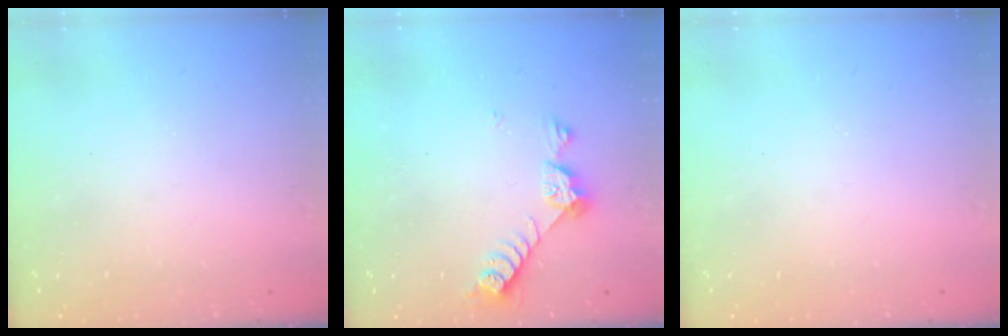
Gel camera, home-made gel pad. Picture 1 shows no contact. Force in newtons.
{"total": 7.3, "press": 7.3, "slide": 0.6}
{"total": 0.0}